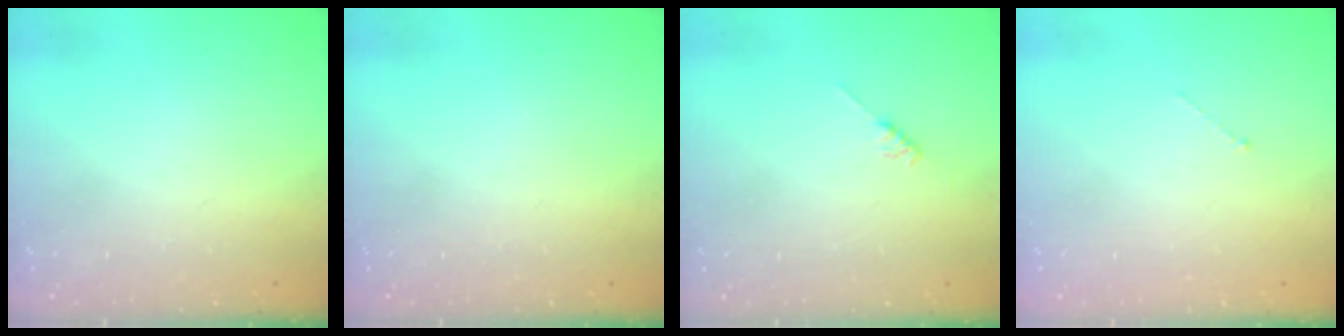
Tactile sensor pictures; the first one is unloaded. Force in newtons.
{"total": 0.0}
{"total": 1.8, "press": 1.7, "slide": 0.3}
{"total": 0.0}